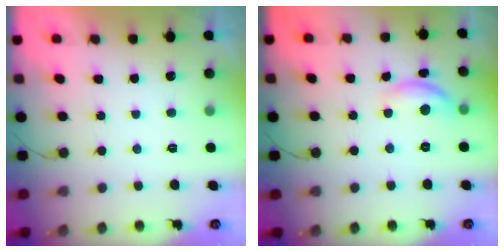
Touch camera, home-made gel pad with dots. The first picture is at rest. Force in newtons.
{"total": 9.3, "press": 9.3, "slide": 0.6}